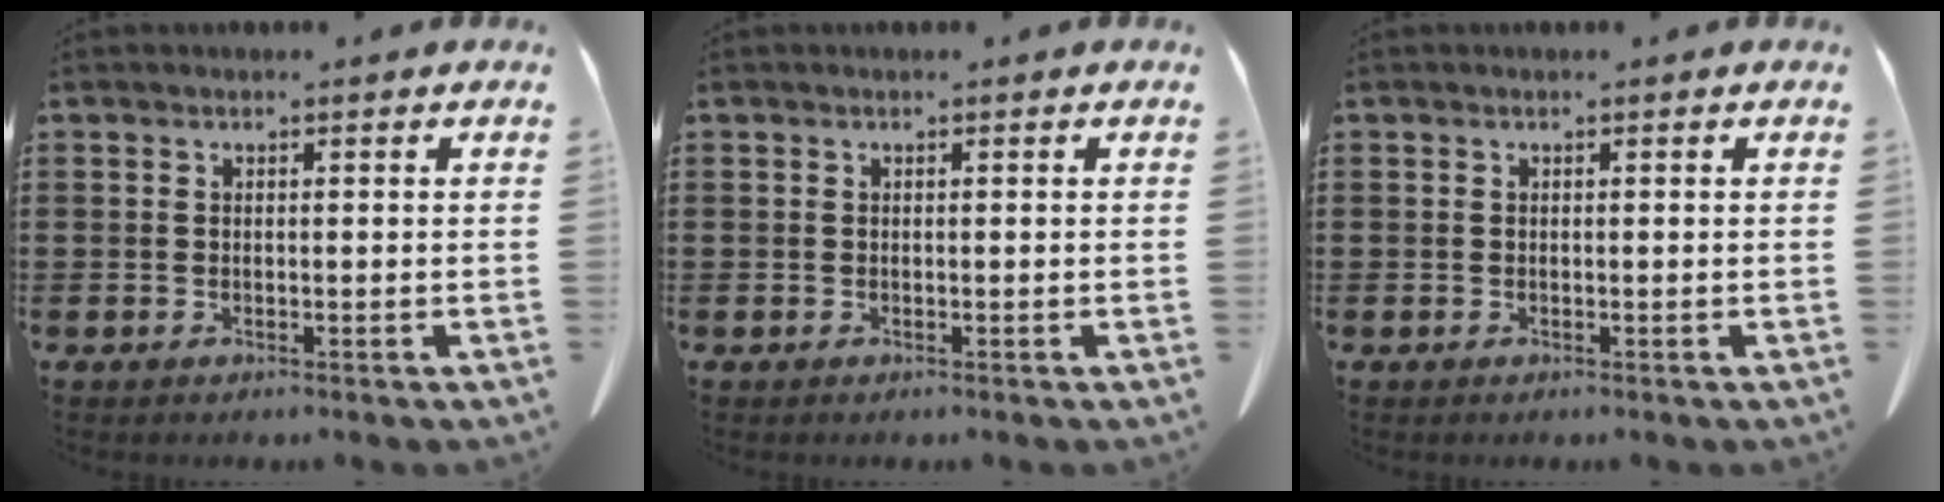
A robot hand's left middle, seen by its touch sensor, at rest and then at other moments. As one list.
[{"total": 0.0}, {"total": 0.0}]